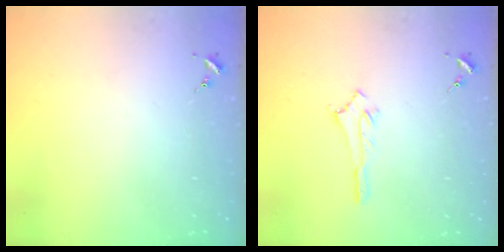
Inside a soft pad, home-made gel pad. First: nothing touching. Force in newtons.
{"total": 2.9, "press": 2.9, "slide": 0.2}